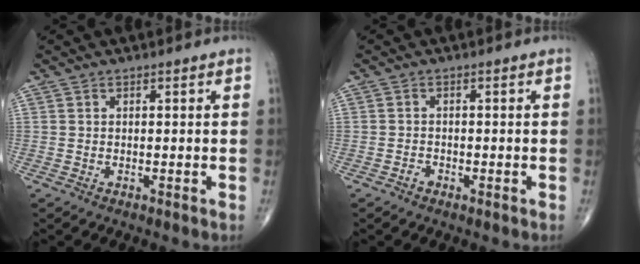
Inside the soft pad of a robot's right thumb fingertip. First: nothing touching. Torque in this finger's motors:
{"motor_torque": [0.49, 0.15, 0.05, -0.41, 0.03]}